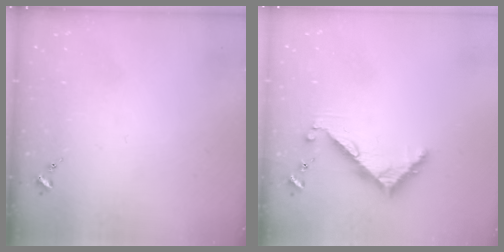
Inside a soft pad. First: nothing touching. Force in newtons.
{"total": 7.3, "press": 7.3, "slide": 0.6}